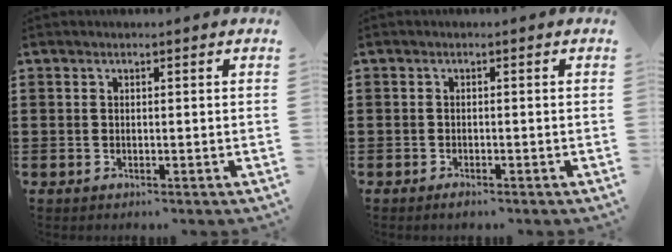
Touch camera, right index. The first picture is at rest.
{"total": 0.8, "force": [-0.8, 0.1, 0.2], "torque": [-0.007, -0.004, -0.015]}